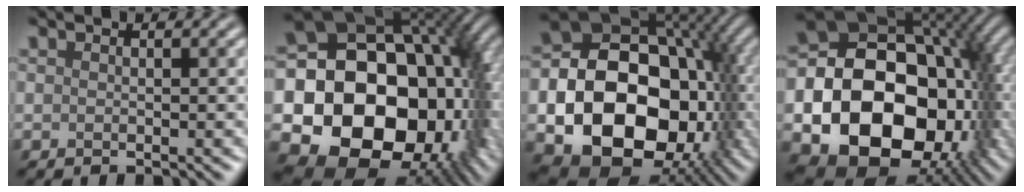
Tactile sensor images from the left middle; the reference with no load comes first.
{"total": 20.4, "force": [-2.9, 15.6, 12.8], "torque": [-0.224, -0.024, -0.025]}
{"total": 20.1, "force": [-4.4, 15.1, 12.5], "torque": [-0.183, -0.031, -0.078]}
{"total": 22.4, "force": [-5.0, 17.3, 13.4], "torque": [-0.224, -0.029, -0.094]}